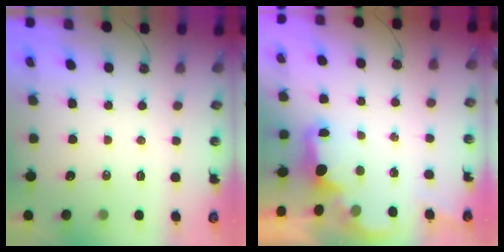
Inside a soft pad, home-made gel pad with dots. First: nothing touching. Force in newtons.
{"total": 2.4, "press": 2.3, "slide": 0.8}